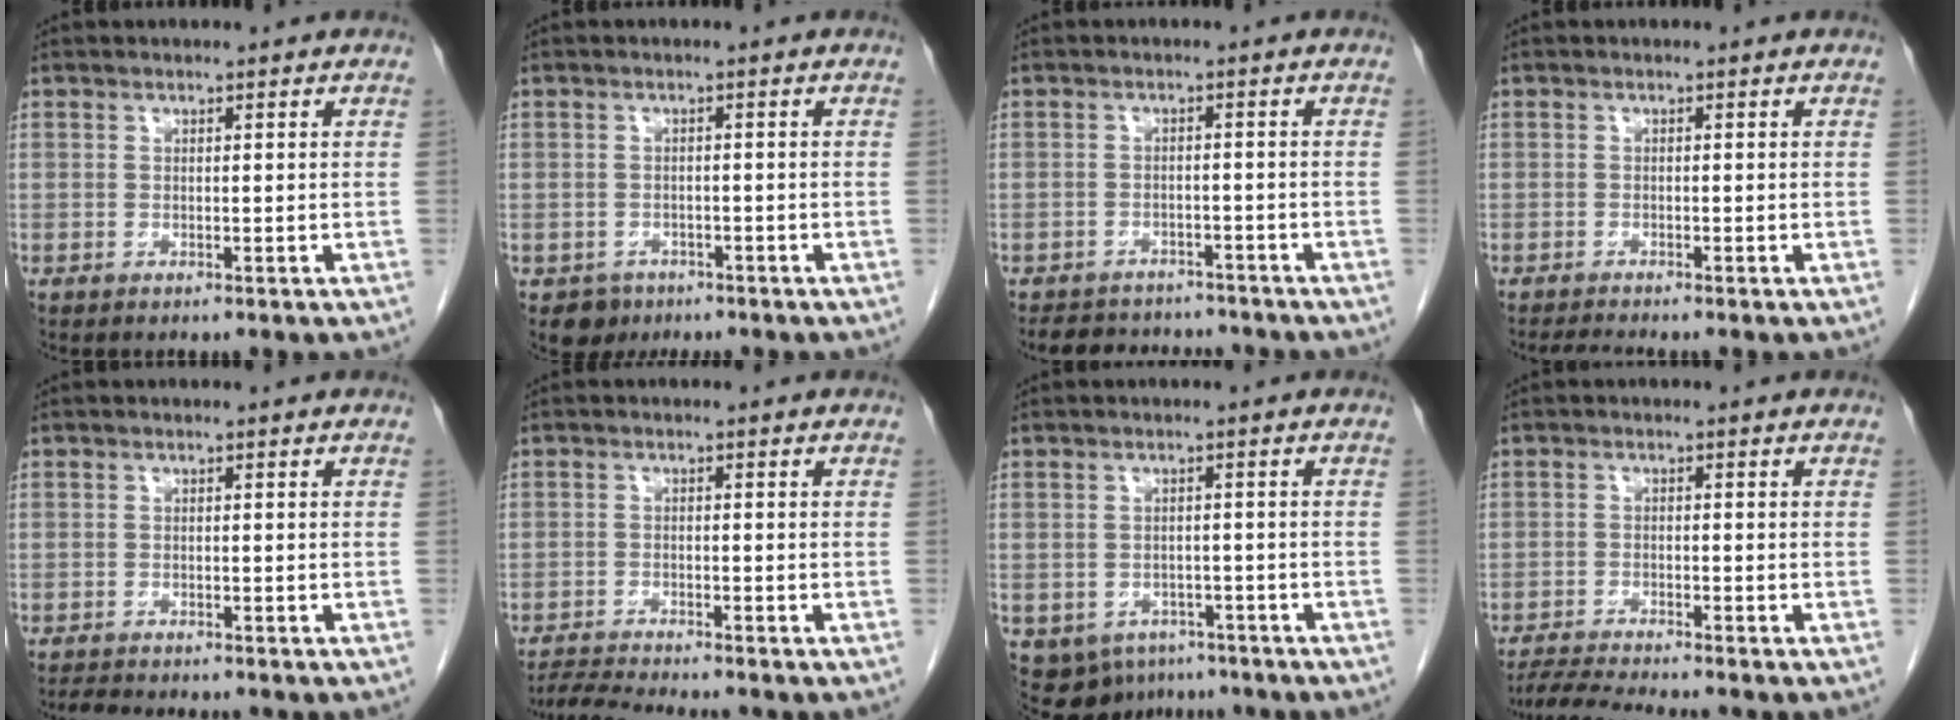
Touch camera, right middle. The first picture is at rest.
{"total": 2.9, "force": [-1.8, 2.3, 0.3], "torque": [-0.004, 0.007, -0.024]}
{"total": 8.7, "force": [-8.0, 3.0, 1.8], "torque": [-0.024, 0.007, -0.103]}
{"total": 1.9, "force": [-1.7, -0.7, 0.5], "torque": [-0.017, -0.010, -0.034]}
{"total": 2.2, "force": [-2.1, 0.1, 0.6], "torque": [-0.014, -0.009, -0.034]}
{"total": 4.1, "force": [-3.8, -1.3, 0.7], "torque": [-0.018, -0.021, -0.070]}
{"total": 8.5, "force": [-5.1, 6.3, 2.6], "torque": [-0.051, 0.003, -0.062]}
{"total": 5.0, "force": [-4.6, -1.4, 1.5], "torque": [-0.028, -0.020, -0.084]}